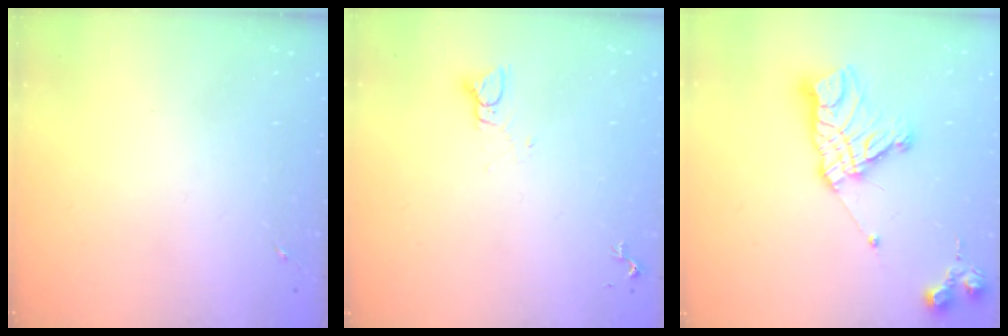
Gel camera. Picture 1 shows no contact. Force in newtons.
{"total": 2.8, "press": 2.8, "slide": 0.1}
{"total": 16.2, "press": 16.1, "slide": 1.6}